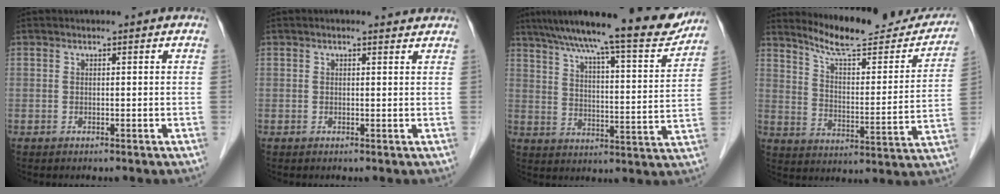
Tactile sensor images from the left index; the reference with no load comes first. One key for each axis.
{"total": 2.2, "fx": 2.0, "fy": 0.7, "fz": 0.5, "tx": -0.010, "ty": 0.005, "tz": 0.016}
{"total": 21.2, "fx": 18.2, "fy": 2.2, "fz": 10.7, "tx": -0.168, "ty": -0.014, "tz": 0.252}
{"total": 19.1, "fx": 17.5, "fy": 3.7, "fz": 6.9, "tx": -0.090, "ty": -0.038, "tz": 0.239}